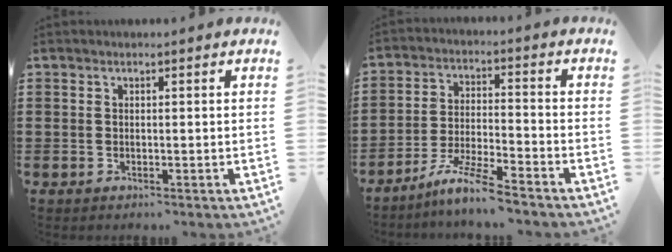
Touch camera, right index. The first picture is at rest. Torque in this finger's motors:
{"motor_torque": [0.45, 0.44, 0.13, 0.04]}